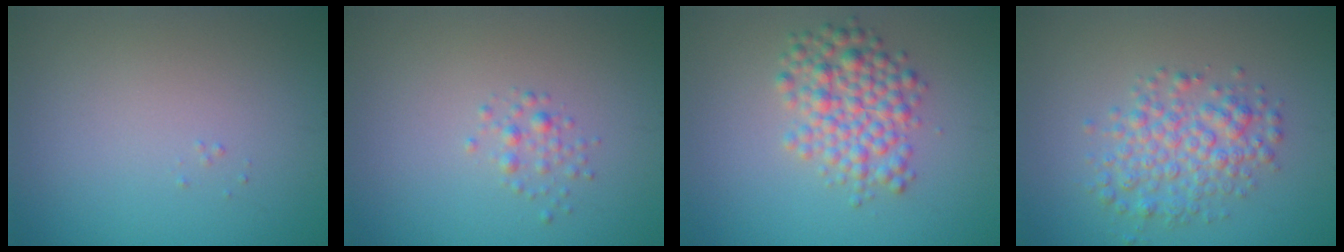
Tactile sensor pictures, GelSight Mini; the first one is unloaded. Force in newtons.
{"total": 1.2, "press": 1.2, "slide": 0.0}
{"total": 4.4, "press": 4.3, "slide": 0.2}
{"total": 3.8, "press": 3.8, "slide": 0.1}